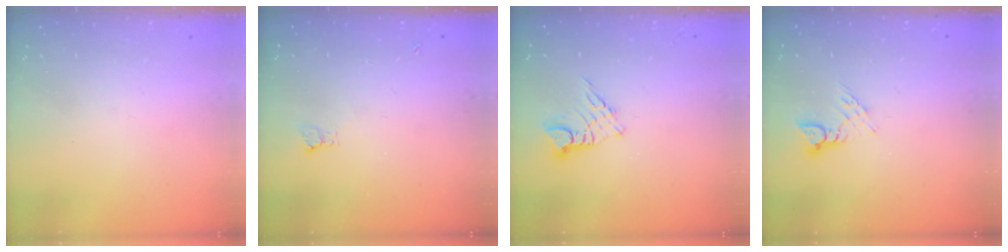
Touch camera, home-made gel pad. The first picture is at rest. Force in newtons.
{"total": 2.9, "press": 2.9, "slide": 0.5}
{"total": 5.1, "press": 5.1, "slide": 0.3}
{"total": 5.5, "press": 5.5, "slide": 0.3}